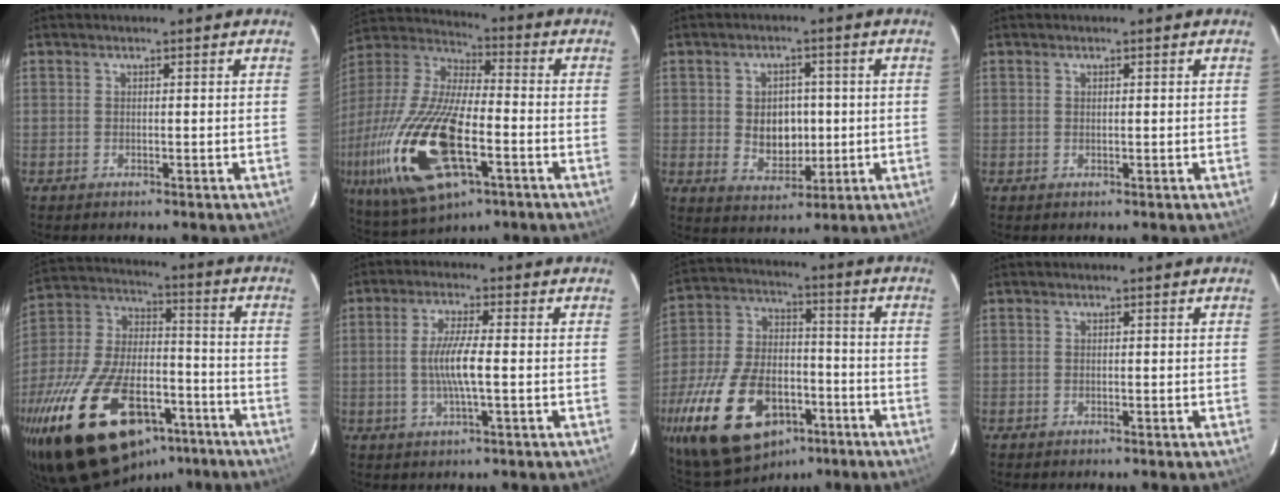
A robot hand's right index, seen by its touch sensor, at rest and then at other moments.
{"total": 26.6, "force": [-8.8, 10.7, 22.8], "torque": [-0.487, -0.051, -0.155]}
{"total": 7.3, "force": [0.1, 5.6, 4.7], "torque": [-0.084, 0.002, 0.017]}
{"total": 0.0}
{"total": 31.1, "force": [-17.8, 15.5, 20.3], "torque": [-0.405, -0.015, -0.273]}
{"total": 6.3, "force": [-0.7, 0.5, 6.3], "torque": [-0.119, -0.004, -0.013]}
{"total": 24.3, "force": [-12.3, 14.1, 15.5], "torque": [-0.341, -0.012, -0.190]}
{"total": 0.0}